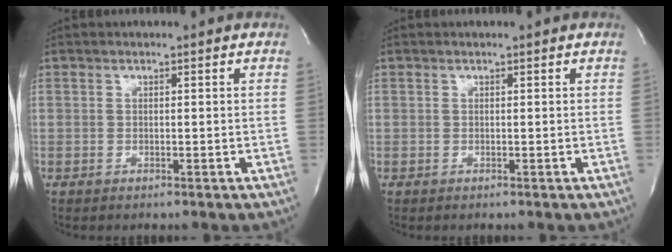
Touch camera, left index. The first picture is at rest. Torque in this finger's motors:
{"motor_torque": [-0.02, 0.02, 0.00, 0.00]}